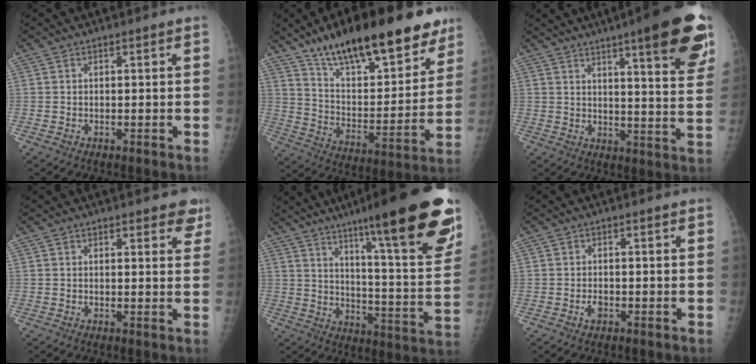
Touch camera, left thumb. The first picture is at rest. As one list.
[{"total": 26.8, "force": [18.8, 9.4, 16.7], "torque": [-0.220, -0.066, 0.299]}, {"total": 18.4, "force": [10.9, 3.0, 14.5], "torque": [-0.166, -0.048, 0.138]}, {"total": 4.2, "force": [2.8, 1.7, 2.5], "torque": [-0.001, -0.010, 0.030]}, {"total": 26.7, "force": [16.5, 3.4, 20.7], "torque": [-0.278, -0.064, 0.242]}, {"total": 1.6, "force": [-0.7, 1.0, 1.1], "torque": [-0.018, 0.002, -0.012]}]